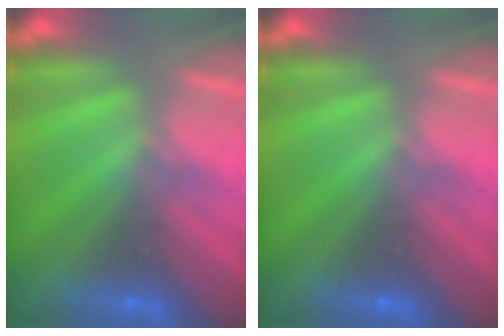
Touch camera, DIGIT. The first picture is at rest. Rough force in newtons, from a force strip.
{"total": 0.0}